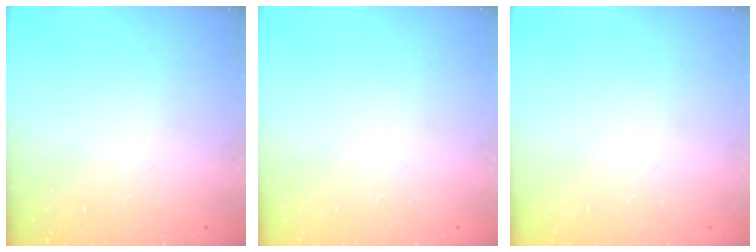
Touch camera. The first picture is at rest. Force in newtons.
{"total": 0.0}
{"total": 0.0}